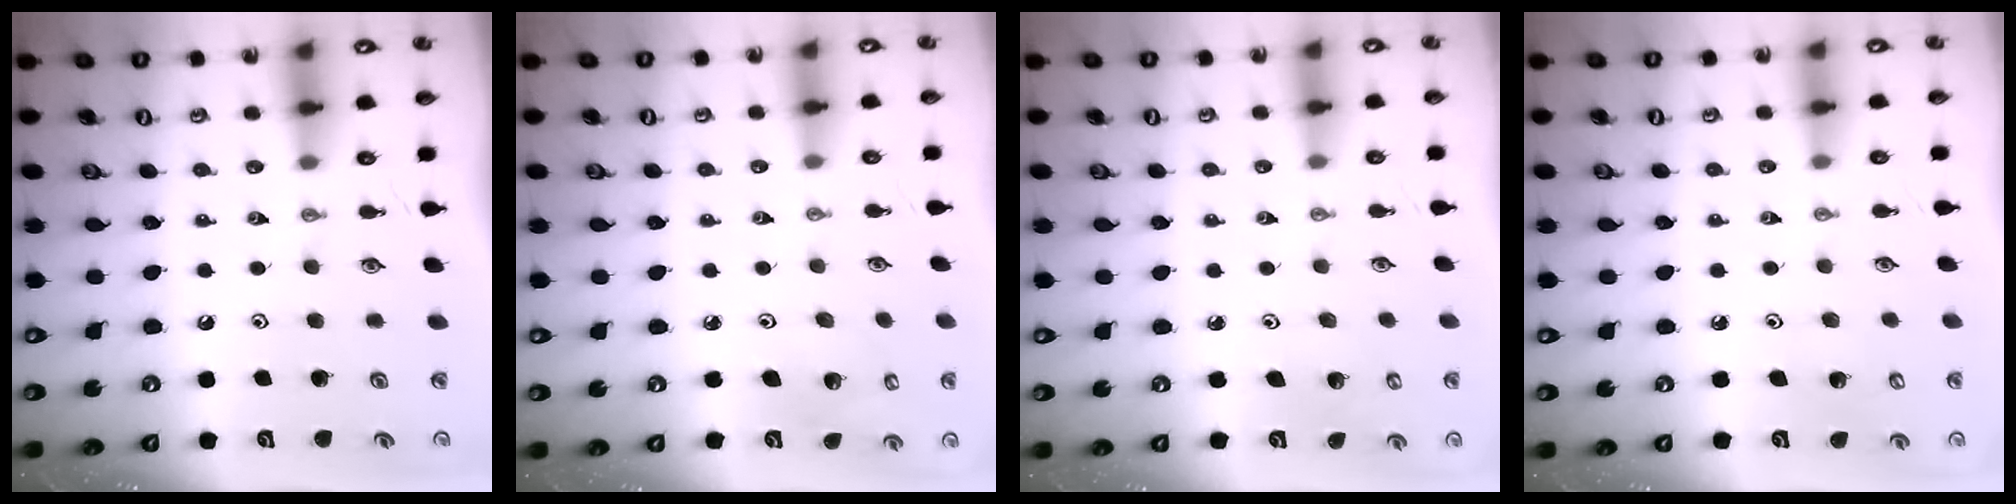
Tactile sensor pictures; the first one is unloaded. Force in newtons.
{"total": 4.1, "press": 3.7, "slide": 1.8}
{"total": 3.2, "press": 3.2, "slide": 0.2}
{"total": 4.3, "press": 4.3, "slide": 0.4}